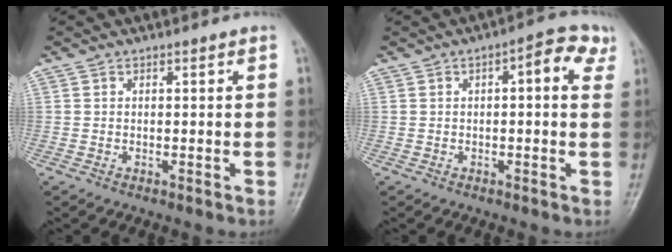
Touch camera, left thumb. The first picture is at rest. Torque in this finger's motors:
{"motor_torque": [-0.23, 0.41, -0.09, -0.12, 0.08]}